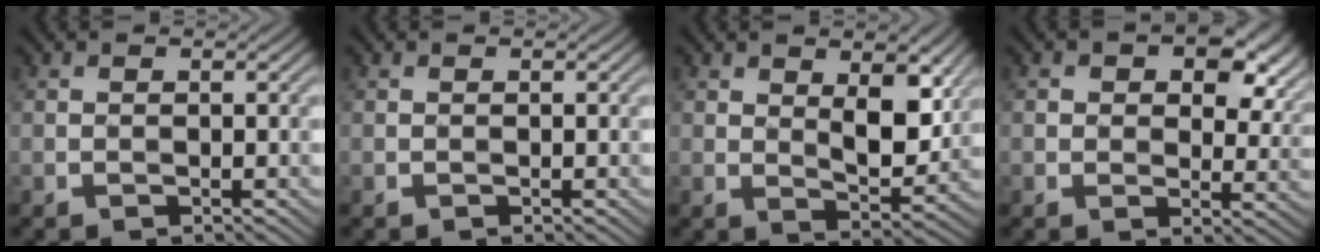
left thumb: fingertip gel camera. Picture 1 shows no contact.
{"total": 0.0}
{"total": 7.0, "force": [2.5, 3.4, 5.6], "torque": [-0.097, -0.008, 0.043]}
{"total": 9.4, "force": [3.7, 5.6, 6.6], "torque": [-0.102, -0.003, 0.060]}